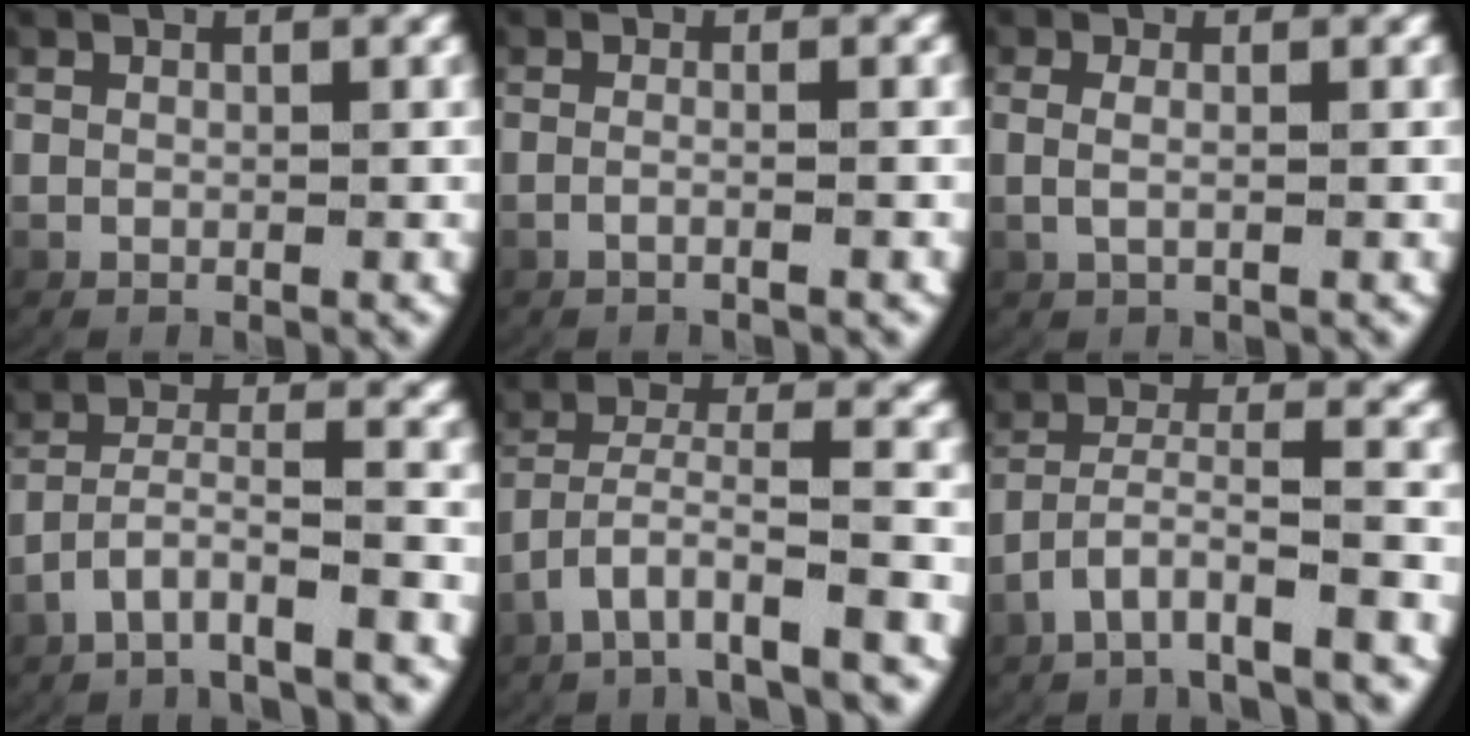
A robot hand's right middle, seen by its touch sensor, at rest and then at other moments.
{"total": 1.3, "force": [-0.9, -0.3, 1.0], "torque": [-0.033, -0.004, -0.012]}
{"total": 1.4, "force": [0.0, 0.3, 1.3], "torque": [-0.041, -0.007, 0.006]}
{"total": 4.5, "force": [-3.3, 1.2, 2.9], "torque": [-0.067, -0.014, -0.047]}
{"total": 3.9, "force": [-2.0, 1.1, 3.2], "torque": [-0.077, -0.016, -0.022]}
{"total": 4.5, "force": [-2.9, 1.2, 3.2], "torque": [-0.076, -0.015, -0.039]}